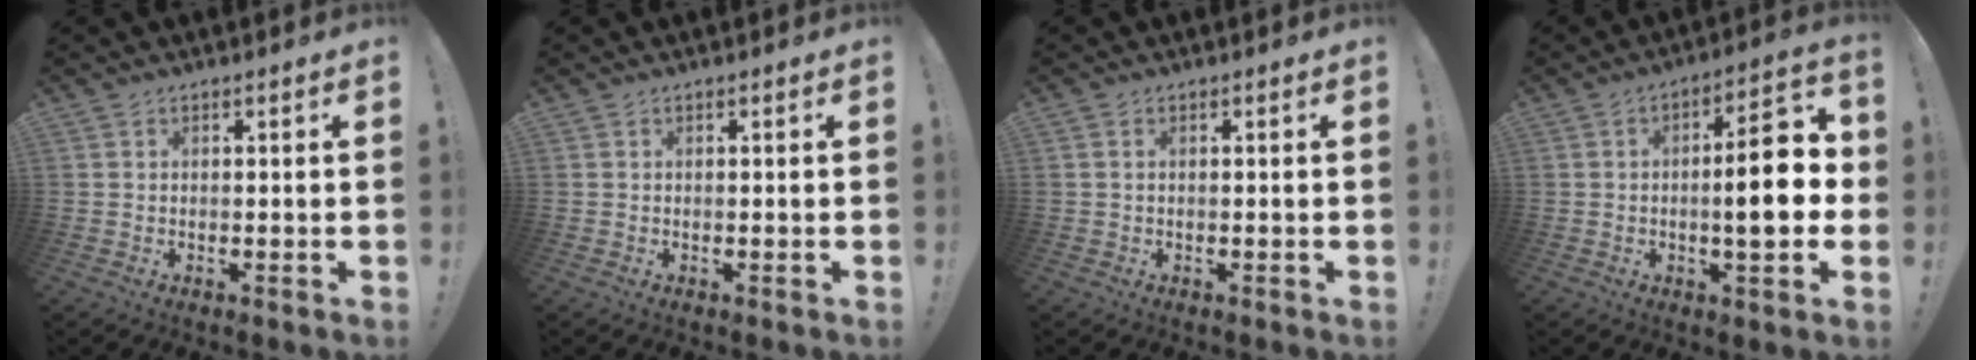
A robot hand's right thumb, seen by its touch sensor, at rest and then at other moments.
{"total": 0.0}
{"total": 1.3, "force": [0.0, -0.2, 1.3], "torque": [-0.024, 0.000, -0.001]}
{"total": 14.3, "force": [-0.9, 4.0, 13.7], "torque": [-0.178, -0.001, -0.025]}